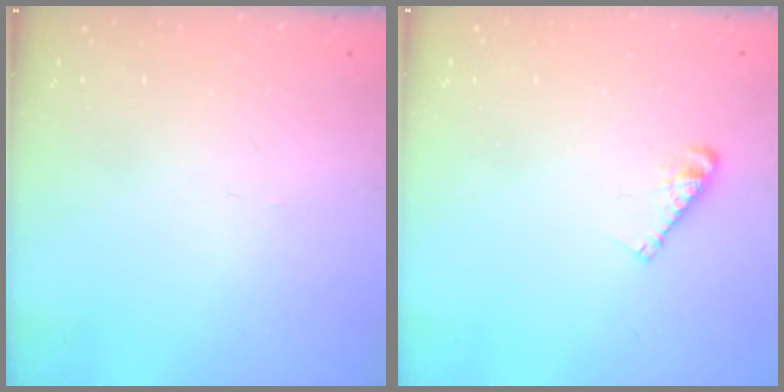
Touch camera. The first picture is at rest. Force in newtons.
{"total": 4.9, "press": 4.9, "slide": 0.3}